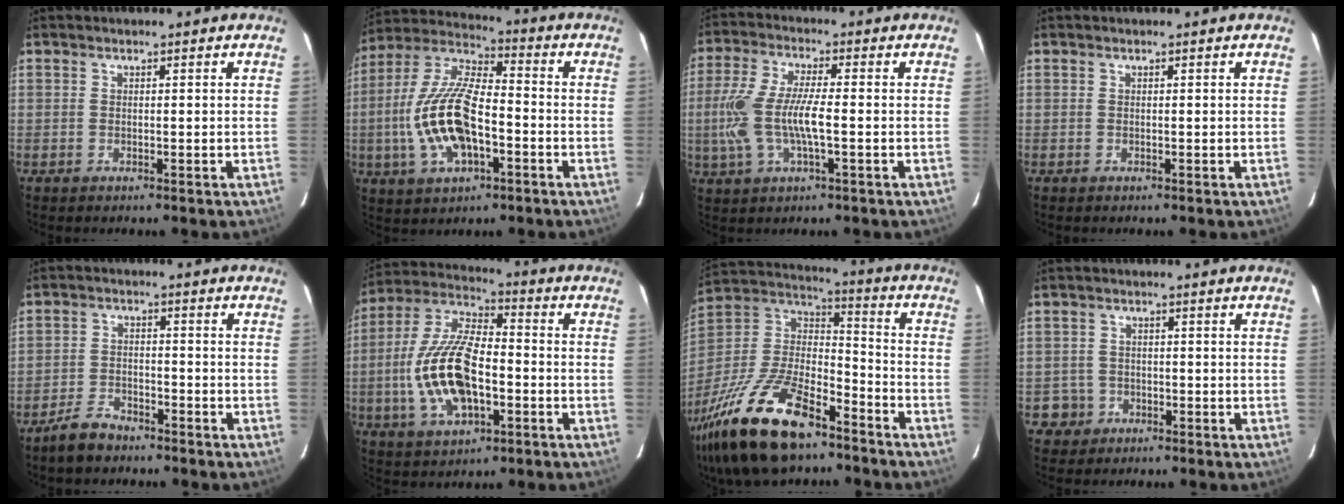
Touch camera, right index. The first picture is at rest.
{"total": 16.9, "force": [-4.1, 7.3, 14.7], "torque": [-0.310, 0.001, -0.077]}
{"total": 11.6, "force": [-1.7, 3.2, 11.0], "torque": [-0.236, -0.002, -0.033]}
{"total": 0.0}
{"total": 5.5, "force": [-4.4, 2.6, 2.0], "torque": [-0.061, 0.010, -0.077]}
{"total": 17.5, "force": [-3.7, 8.0, 15.1], "torque": [-0.320, 0.000, -0.067]}
{"total": 26.0, "force": [-17.4, 10.3, 16.4], "torque": [-0.344, -0.023, -0.302]}
{"total": 4.1, "force": [-1.5, 3.8, -0.1], "torque": [-0.005, 0.021, -0.025]}